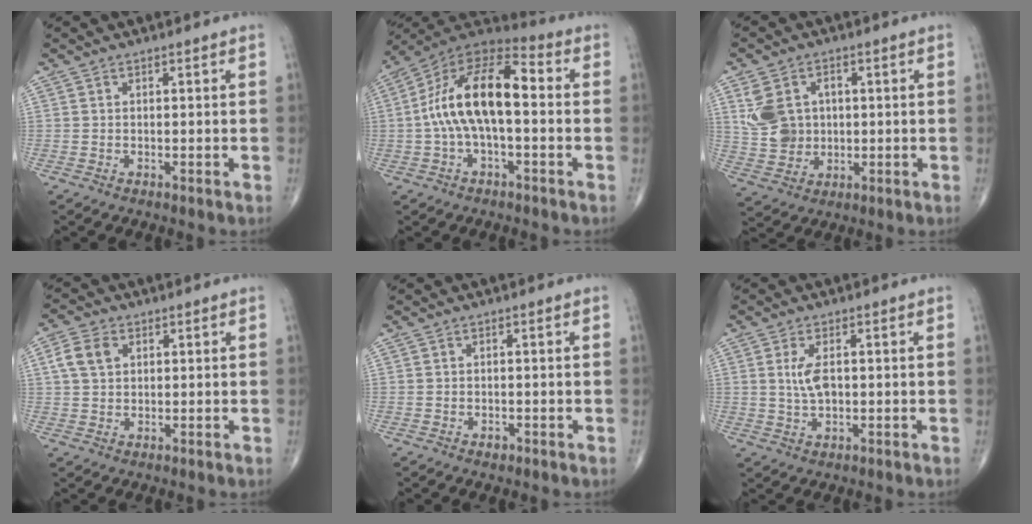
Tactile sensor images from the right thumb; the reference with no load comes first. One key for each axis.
{"total": 16.6, "fx": -0.2, "fy": 7.6, "fz": 14.7, "tx": -0.270, "ty": 0.050, "tz": -0.014}
{"total": 9.1, "fx": 1.9, "fy": 7.4, "fz": 4.9, "tx": -0.076, "ty": 0.000, "tz": 0.046}
{"total": 5.4, "fx": 1.6, "fy": 3.9, "fz": 3.4, "tx": -0.065, "ty": 0.007, "tz": 0.030}
{"total": 1.1, "fx": -0.5, "fy": 0.7, "fz": 0.5, "tx": -0.007, "ty": 0.001, "tz": -0.007}
{"total": 4.4, "fx": 0.6, "fy": 2.1, "fz": 3.8, "tx": -0.080, "ty": -0.003, "tz": 0.014}